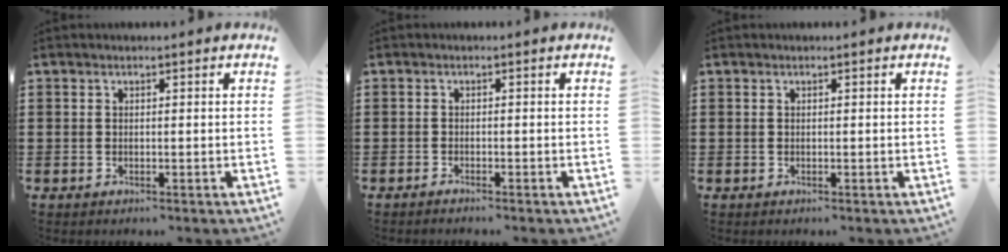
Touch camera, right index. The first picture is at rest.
{"total": 0.8, "force": [-0.8, 0.0, 0.1], "torque": [-0.004, -0.001, -0.017]}
{"total": 0.0}